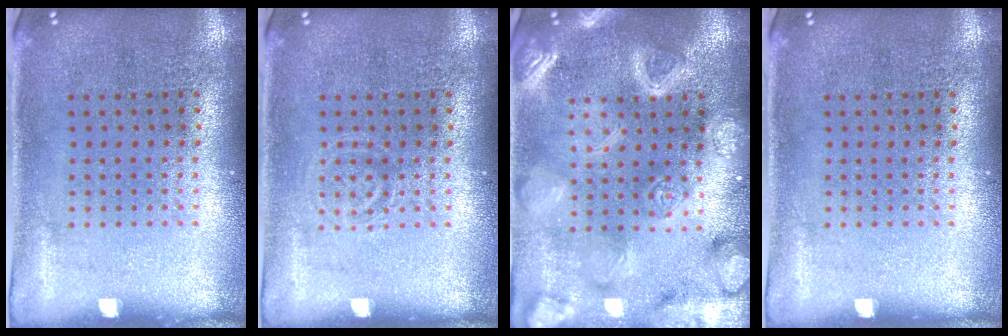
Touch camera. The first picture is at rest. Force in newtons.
{"total": 1.0, "press": 0.9, "slide": 0.3}
{"total": 5.7, "press": 5.6, "slide": 0.7}
{"total": 0.0}